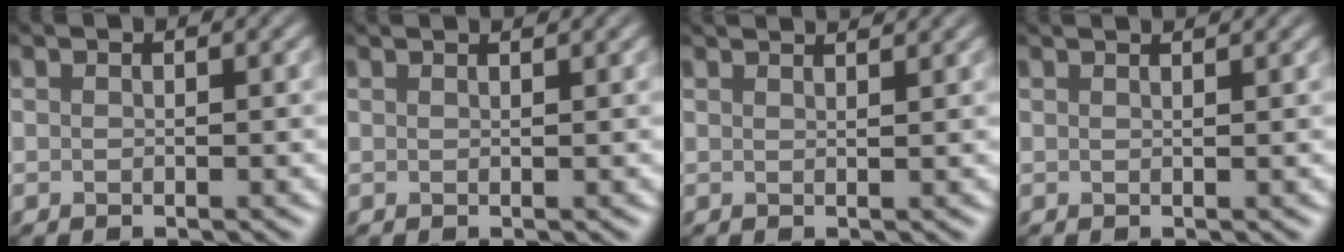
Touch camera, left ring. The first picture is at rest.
{"total": 1.7, "force": [1.5, 0.5, 0.7], "torque": [-0.006, 0.002, 0.005]}
{"total": 3.4, "force": [2.8, 1.1, 1.6], "torque": [0.000, 0.017, 0.005]}
{"total": 2.4, "force": [2.0, 0.8, 1.1], "torque": [0.000, 0.006, 0.001]}